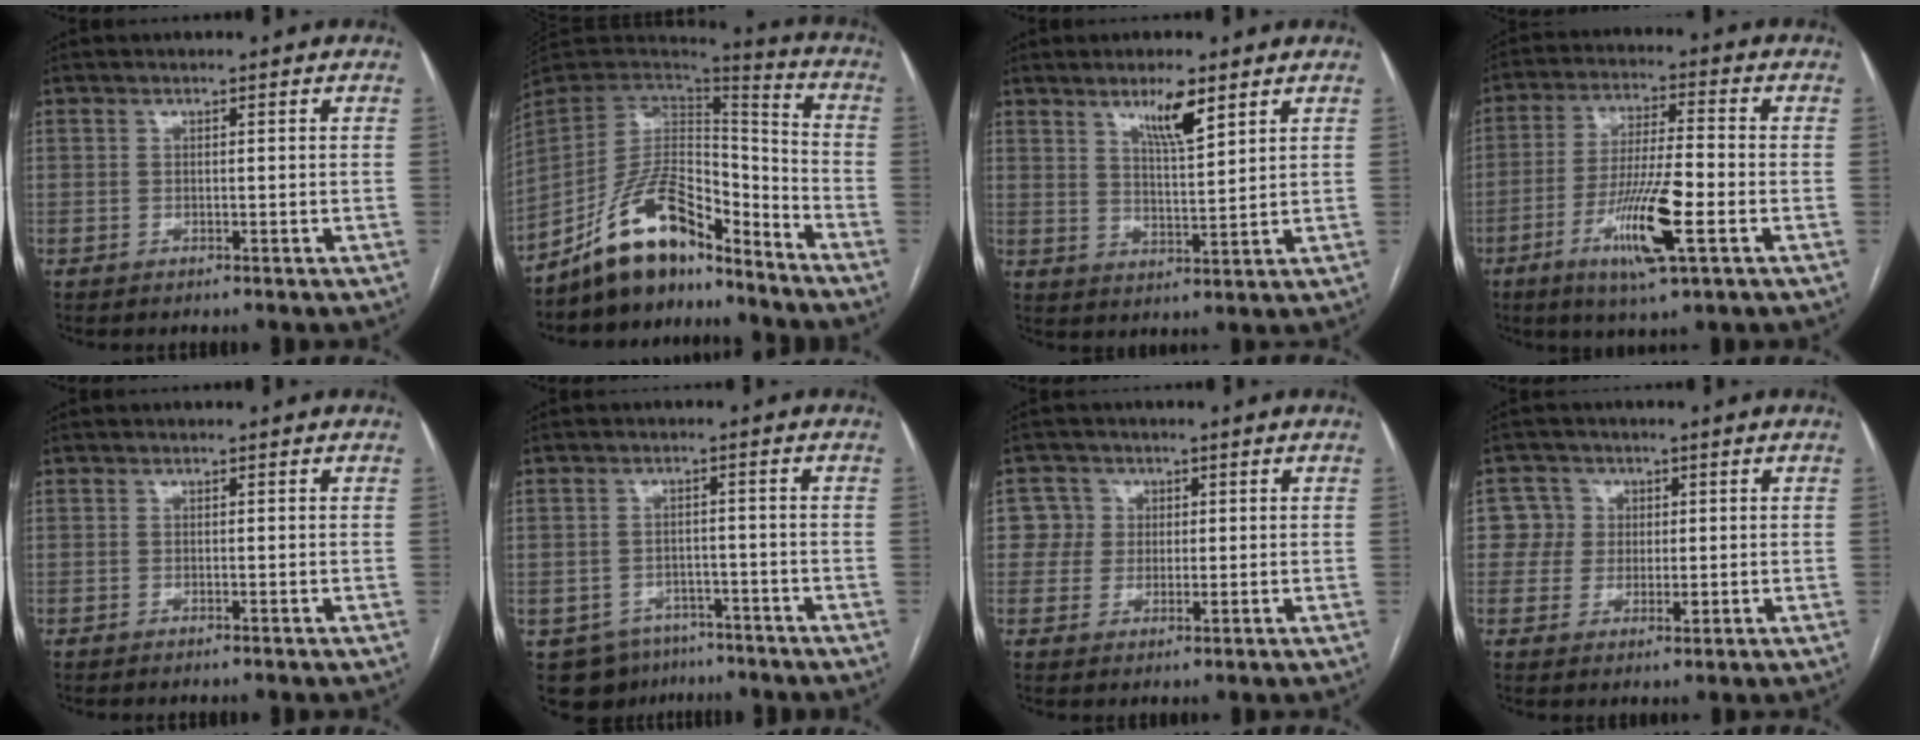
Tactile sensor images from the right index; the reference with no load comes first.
{"total": 15.2, "force": [-12.0, 5.6, 7.5], "torque": [-0.134, 0.043, -0.214]}
{"total": 6.5, "force": [4.2, 1.0, 4.8], "torque": [-0.089, -0.006, 0.075]}
{"total": 11.9, "force": [-4.5, 1.1, 11.0], "torque": [-0.210, -0.014, -0.080]}
{"total": 0.0}
{"total": 8.7, "force": [-5.3, 6.6, 1.9], "torque": [-0.039, 0.008, -0.068]}
{"total": 4.4, "force": [1.0, 4.3, 0.0], "torque": [0.016, 0.009, 0.016]}
{"total": 5.1, "force": [1.0, 5.0, 0.2], "torque": [0.011, 0.011, 0.019]}